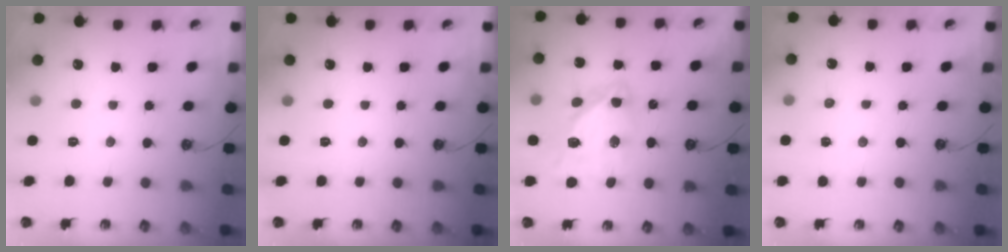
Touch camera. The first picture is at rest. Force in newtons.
{"total": 0.0}
{"total": 14.2, "press": 14.2, "slide": 1.1}
{"total": 2.2, "press": 2.1, "slide": 0.3}